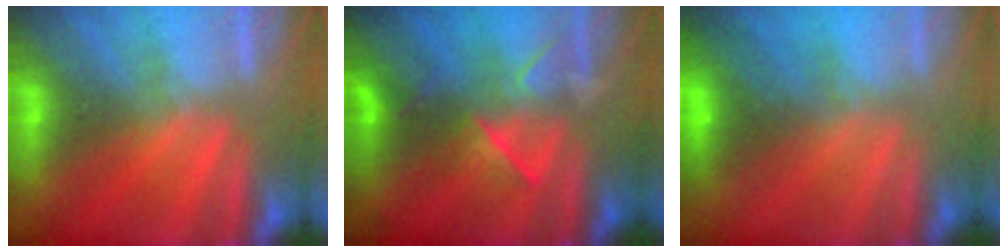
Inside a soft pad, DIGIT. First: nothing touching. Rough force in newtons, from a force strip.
{"total": 2.6}
{"total": 2.8}